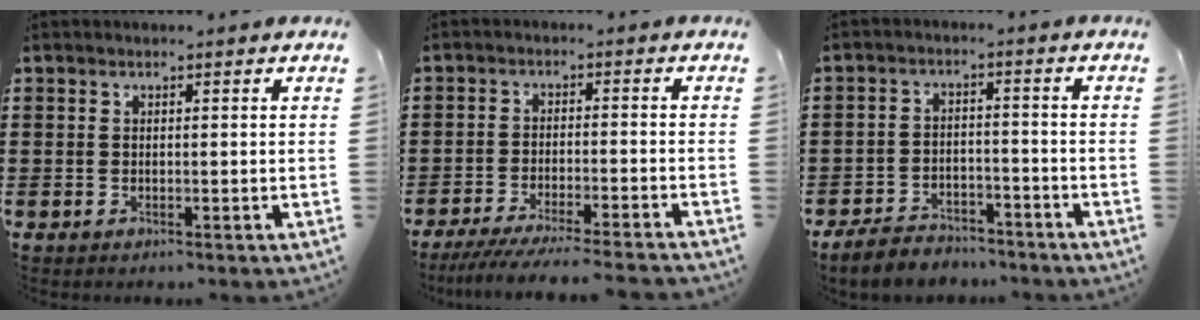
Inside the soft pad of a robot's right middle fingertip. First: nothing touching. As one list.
[{"total": 4.9, "force": [-4.5, -0.2, 1.8], "torque": [-0.035, -0.016, -0.089]}, {"total": 4.4, "force": [-4.2, 1.0, 0.7], "torque": [-0.021, 0.007, -0.088]}]